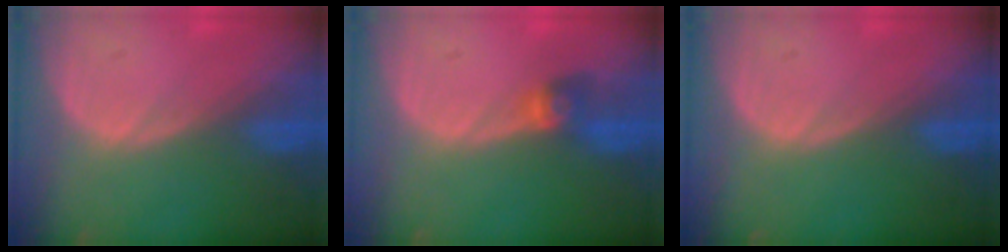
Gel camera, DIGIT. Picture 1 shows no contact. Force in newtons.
{"total": 2.7, "press": 2.6, "slide": 0.5}
{"total": 0.0}